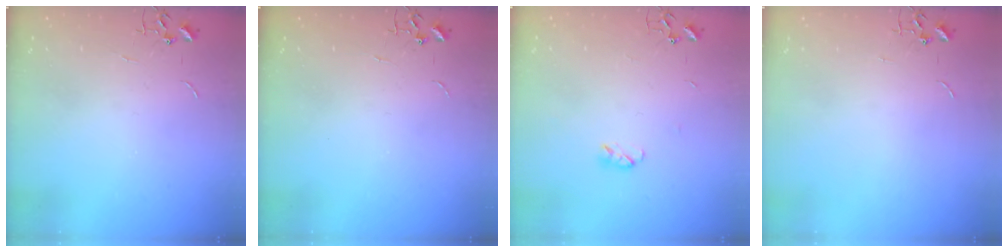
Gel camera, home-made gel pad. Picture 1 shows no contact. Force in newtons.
{"total": 0.0}
{"total": 4.1, "press": 4.0, "slide": 0.6}
{"total": 0.0}